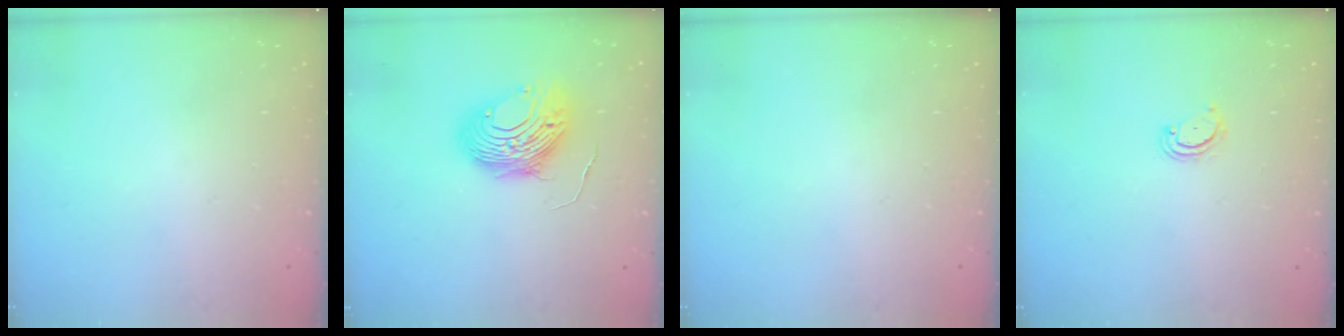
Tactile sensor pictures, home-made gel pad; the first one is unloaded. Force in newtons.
{"total": 12.5, "press": 12.4, "slide": 1.4}
{"total": 0.0}
{"total": 3.2, "press": 3.2, "slide": 0.3}